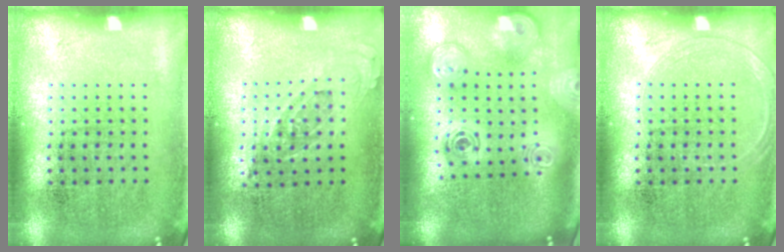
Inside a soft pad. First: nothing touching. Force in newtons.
{"total": 0.7, "press": 0.7, "slide": 0.3}
{"total": 2.8, "press": 2.1, "slide": 1.9}
{"total": 1.2, "press": 1.1, "slide": 0.3}